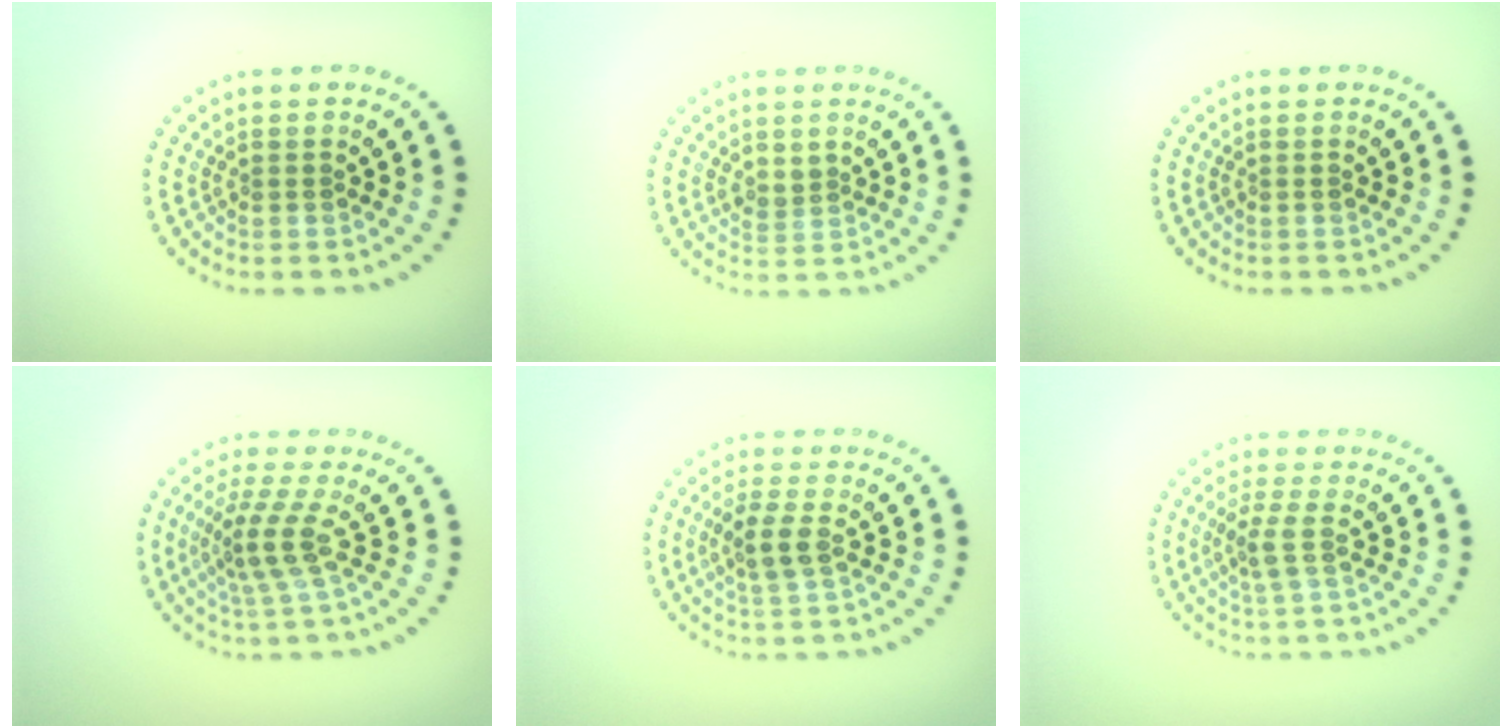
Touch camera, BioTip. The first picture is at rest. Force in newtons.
{"total": 1.2, "press": 0.9, "slide": 0.8}
{"total": 0.0}
{"total": 3.4, "press": 2.4, "slide": 2.5}
{"total": 2.4, "press": 2.3, "slide": 0.8}
{"total": 2.1, "press": 1.6, "slide": 1.4}